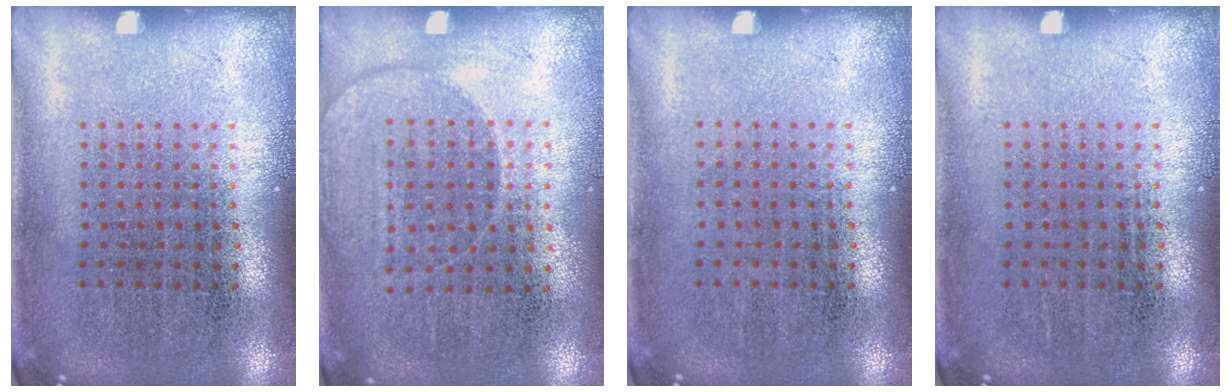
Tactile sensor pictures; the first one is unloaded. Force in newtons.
{"total": 1.4, "press": 1.3, "slide": 0.5}
{"total": 0.0}
{"total": 0.0}